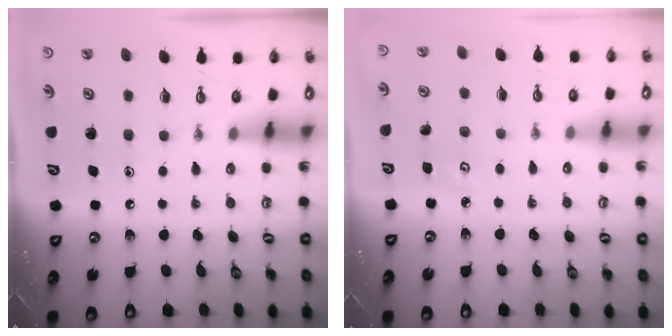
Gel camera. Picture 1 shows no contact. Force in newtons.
{"total": 2.8, "press": 2.8, "slide": 0.4}